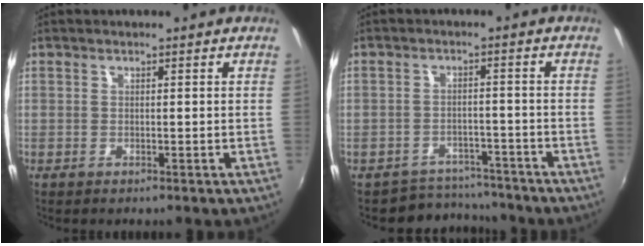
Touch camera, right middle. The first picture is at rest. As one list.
[{"total": 6.4, "force": [-5.5, 3.2, -0.8], "torque": [0.006, 0.024, -0.078]}]